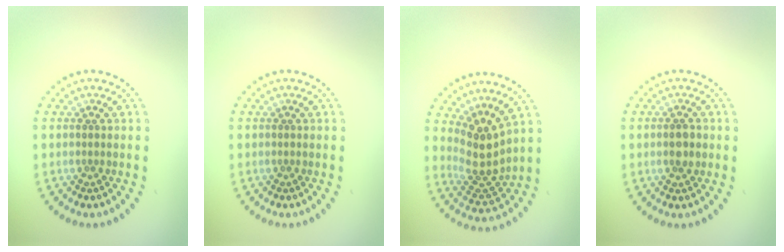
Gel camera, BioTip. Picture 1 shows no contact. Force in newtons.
{"total": 0.0}
{"total": 3.6, "press": 2.8, "slide": 2.2}
{"total": 1.7, "press": 1.6, "slide": 0.5}